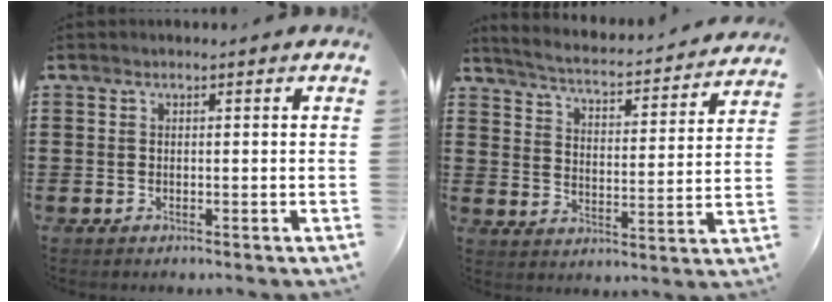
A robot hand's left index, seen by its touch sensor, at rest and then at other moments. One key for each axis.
{"total": 3.2, "fx": 3.1, "fy": -0.3, "fz": 0.7, "tx": -0.035, "ty": -0.035, "tz": 0.042}